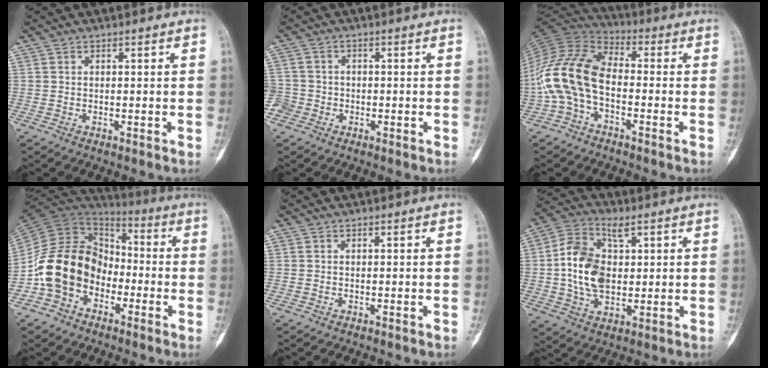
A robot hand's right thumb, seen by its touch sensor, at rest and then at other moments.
{"total": 3.6, "force": [-1.3, 3.4, 0.1], "torque": [0.015, 0.014, -0.029]}
{"total": 13.7, "force": [-2.9, 8.1, 10.6], "torque": [-0.221, 0.045, -0.068]}
{"total": 16.5, "force": [-5.5, 12.7, 9.0], "torque": [-0.151, 0.069, -0.112]}
{"total": 0.0}
{"total": 12.6, "force": [1.6, 8.1, 9.4], "torque": [-0.176, 0.010, 0.027]}